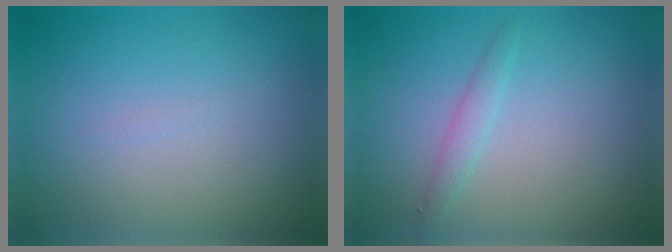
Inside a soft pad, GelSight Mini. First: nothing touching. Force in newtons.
{"total": 1.3, "press": 1.2, "slide": 0.0}